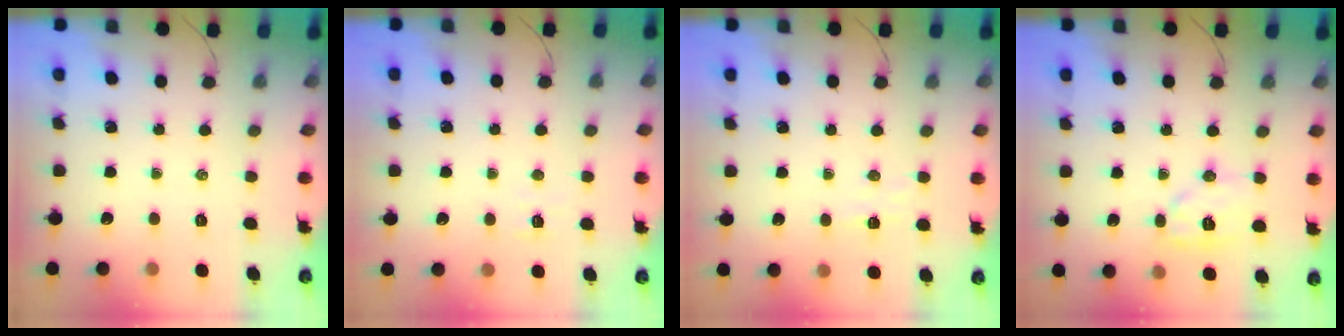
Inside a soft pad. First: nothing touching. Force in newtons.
{"total": 2.8, "press": 2.7, "slide": 0.8}
{"total": 3.8, "press": 3.6, "slide": 1.1}
{"total": 9.5, "press": 9.5, "slide": 0.3}